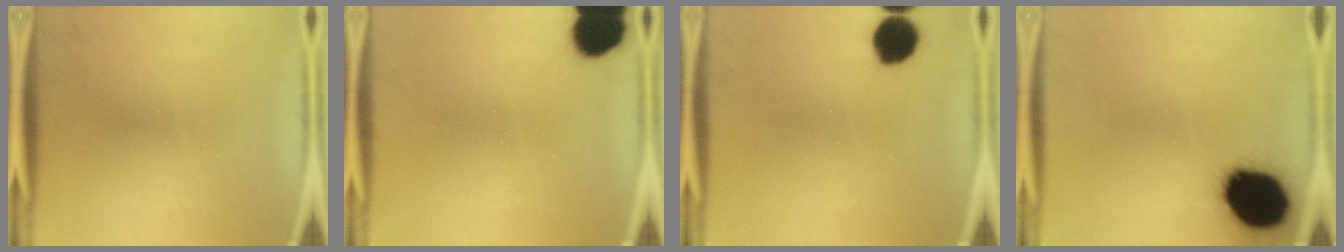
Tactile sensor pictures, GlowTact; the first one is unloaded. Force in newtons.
{"total": 11.8}
{"total": 7.3}
{"total": 18.5}